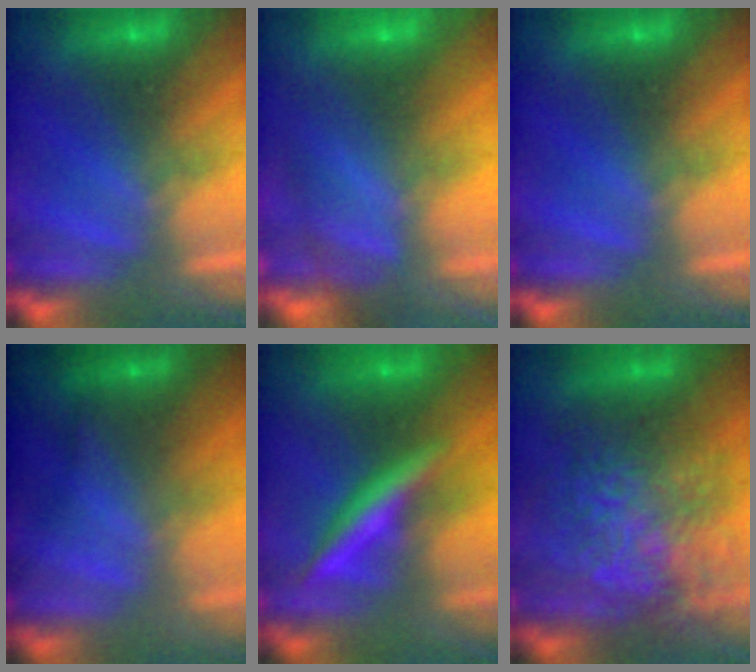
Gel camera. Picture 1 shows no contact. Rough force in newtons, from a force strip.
{"total": 8.6}
{"total": 0.0}
{"total": 1.3}
{"total": 2.8}
{"total": 13.2}